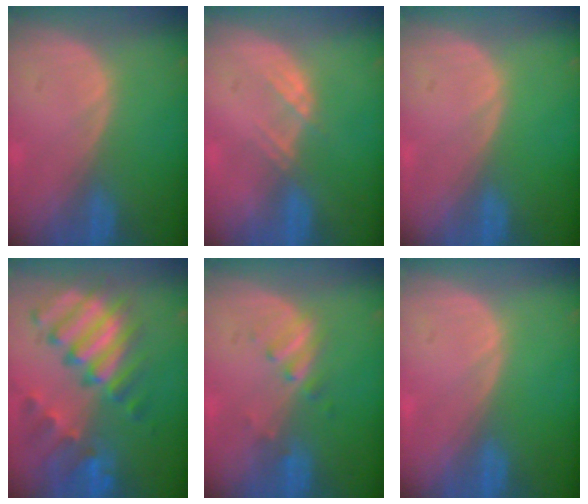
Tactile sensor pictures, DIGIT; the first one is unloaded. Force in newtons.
{"total": 2.3, "press": 2.1, "slide": 0.7}
{"total": 0.0}
{"total": 11.7, "press": 10.0, "slide": 6.0}
{"total": 2.7, "press": 2.7, "slide": 0.5}
{"total": 0.0}